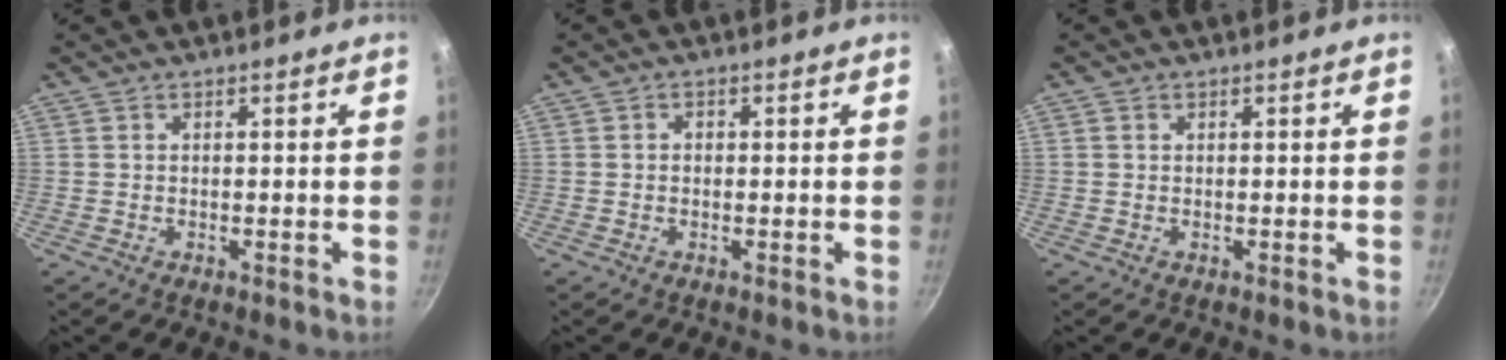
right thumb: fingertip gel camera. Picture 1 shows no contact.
{"total": 0.9, "force": [-0.1, 0.8, 0.4], "torque": [-0.006, 0.005, -0.002]}
{"total": 0.7, "force": [0.3, 0.6, 0.2], "torque": [-0.003, 0.003, 0.003]}